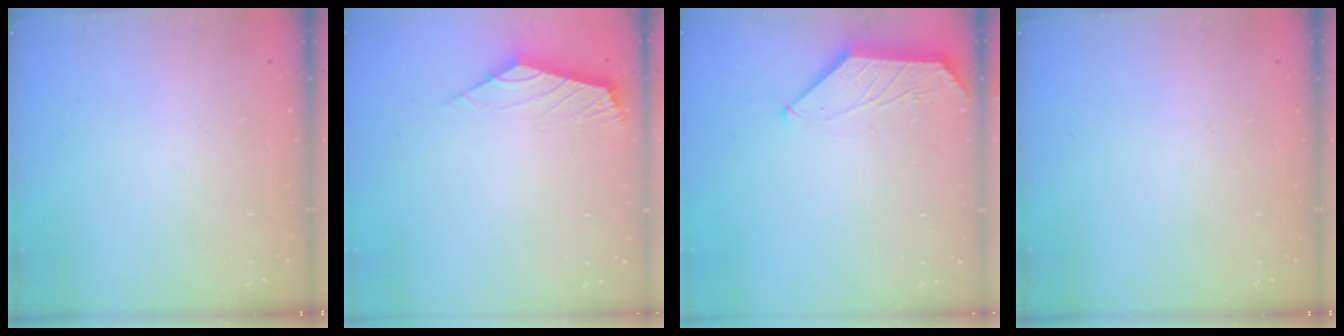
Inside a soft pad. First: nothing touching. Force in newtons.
{"total": 2.4, "press": 2.3, "slide": 0.6}
{"total": 1.2, "press": 1.2, "slide": 0.3}
{"total": 0.0}